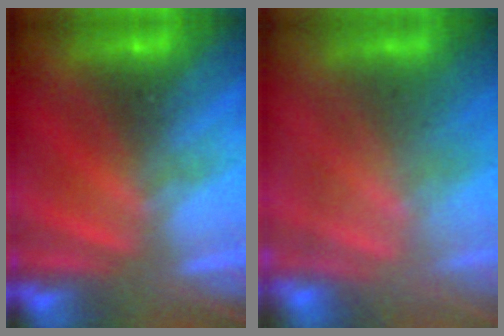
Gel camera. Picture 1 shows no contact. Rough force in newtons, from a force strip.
{"total": 4.1}